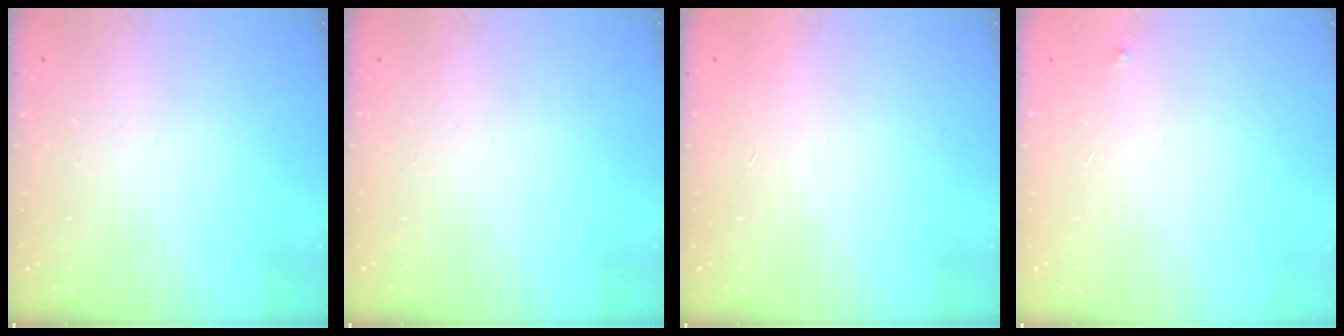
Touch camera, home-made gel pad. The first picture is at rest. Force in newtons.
{"total": 0.0}
{"total": 1.6, "press": 1.6, "slide": 0.1}
{"total": 2.5, "press": 2.4, "slide": 0.4}